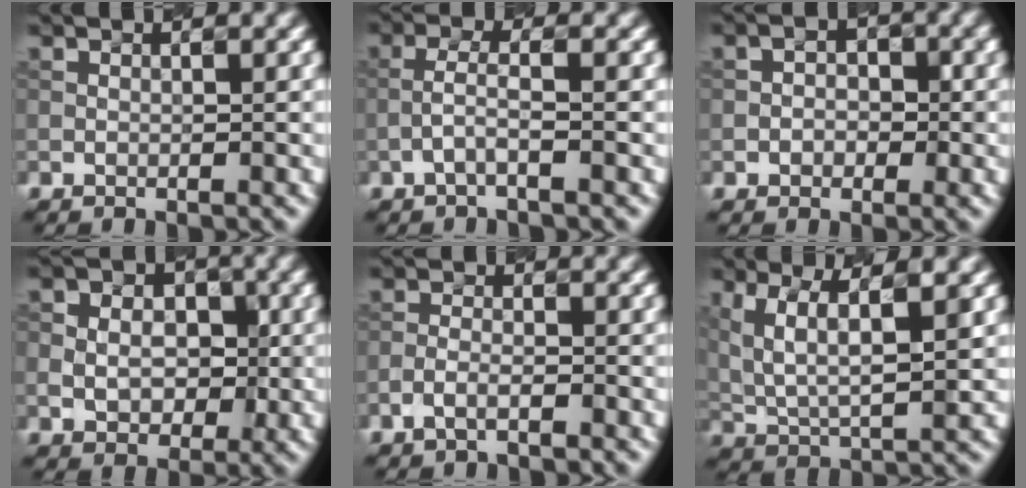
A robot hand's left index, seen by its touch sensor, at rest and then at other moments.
{"total": 1.7, "force": [-0.9, 0.1, 1.4], "torque": [-0.035, 0.013, -0.018]}
{"total": 1.8, "force": [-0.5, 1.4, 1.1], "torque": [-0.017, 0.005, -0.008]}
{"total": 6.3, "force": [0.8, 5.2, 3.4], "torque": [-0.031, 0.028, 0.001]}
{"total": 1.6, "force": [-1.2, 0.5, 0.9], "torque": [-0.026, 0.006, -0.024]}
{"total": 5.4, "force": [2.1, 1.9, 4.6], "torque": [-0.104, -0.003, 0.051]}